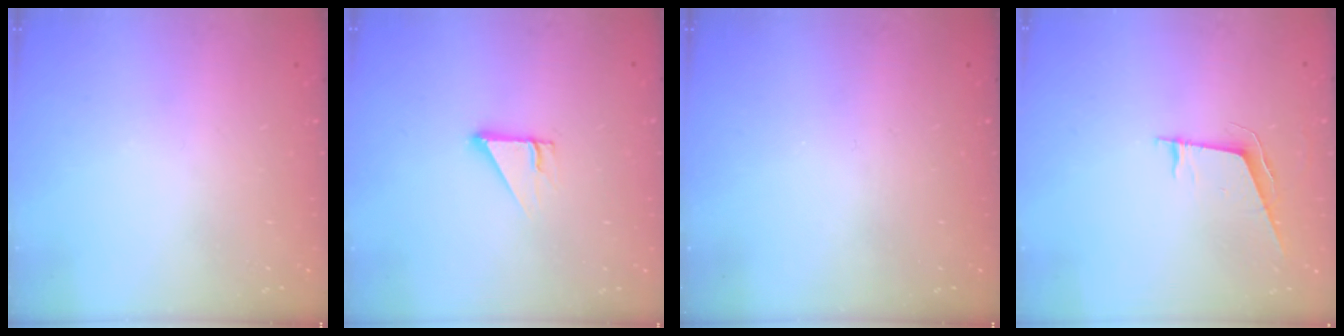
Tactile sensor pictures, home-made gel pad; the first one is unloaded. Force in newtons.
{"total": 2.7, "press": 2.7, "slide": 0.0}
{"total": 0.0}
{"total": 6.6, "press": 6.2, "slide": 2.4}